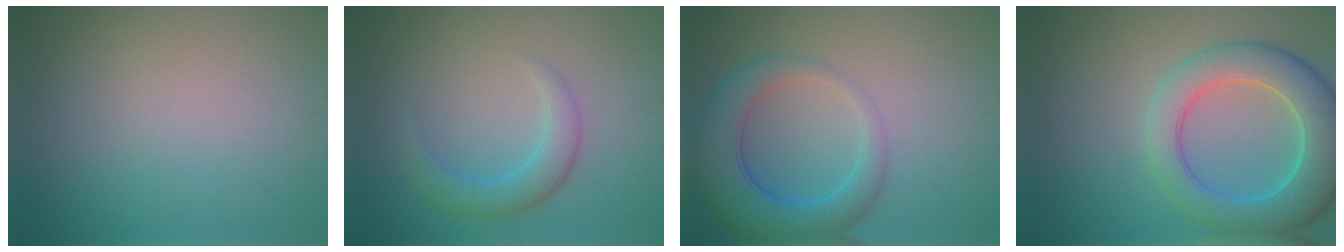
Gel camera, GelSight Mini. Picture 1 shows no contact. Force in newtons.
{"total": 3.0, "press": 3.0, "slide": 0.1}
{"total": 6.4, "press": 6.4, "slide": 0.4}
{"total": 7.8, "press": 7.8, "slide": 0.4}